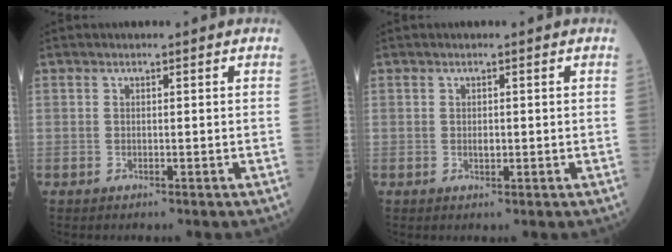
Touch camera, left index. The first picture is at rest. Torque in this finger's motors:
{"motor_torque": [0.21, 0.00, -0.01, 0.00]}